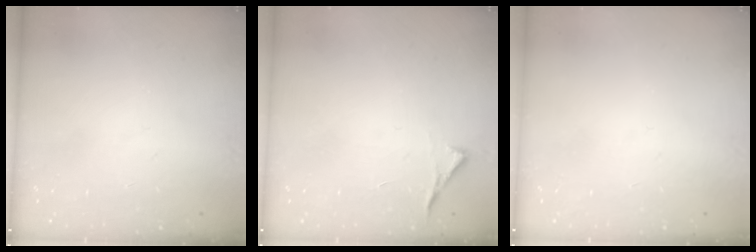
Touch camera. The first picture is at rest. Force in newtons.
{"total": 3.5, "press": 3.5, "slide": 0.5}
{"total": 0.0}